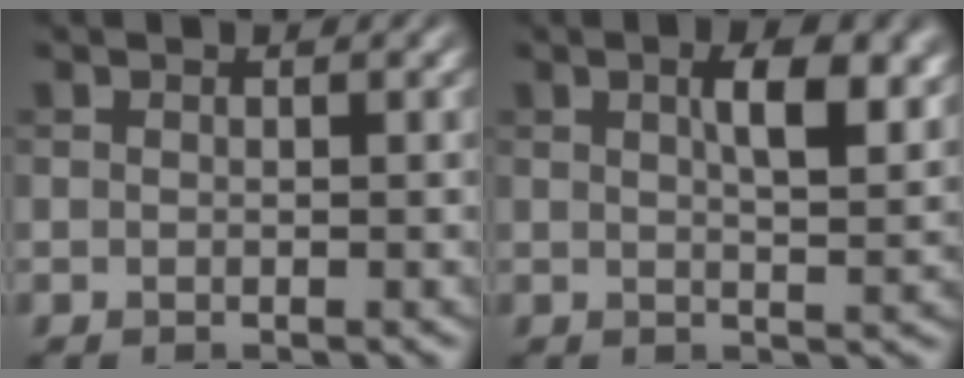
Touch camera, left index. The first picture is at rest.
{"total": 4.9, "force": [1.8, 1.6, 4.2], "torque": [-0.062, 0.003, 0.030]}